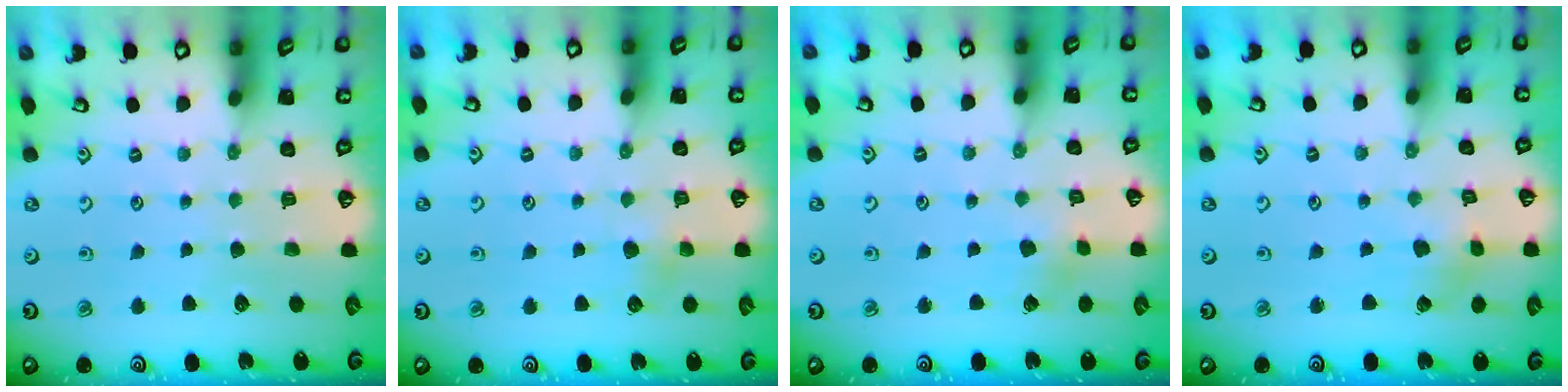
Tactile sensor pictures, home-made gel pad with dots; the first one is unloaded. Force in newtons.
{"total": 4.0, "press": 4.0, "slide": 0.2}
{"total": 2.5, "press": 2.4, "slide": 0.2}
{"total": 2.3, "press": 2.3, "slide": 0.3}